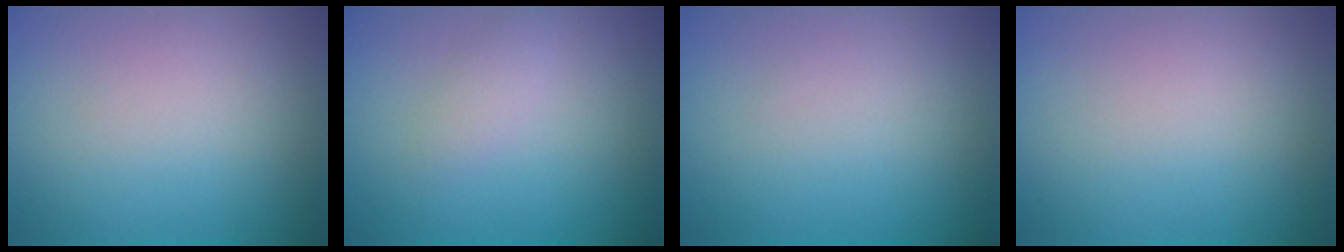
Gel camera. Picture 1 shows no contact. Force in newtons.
{"total": 1.3, "press": 1.3, "slide": 0.0}
{"total": 0.0}
{"total": 0.0}